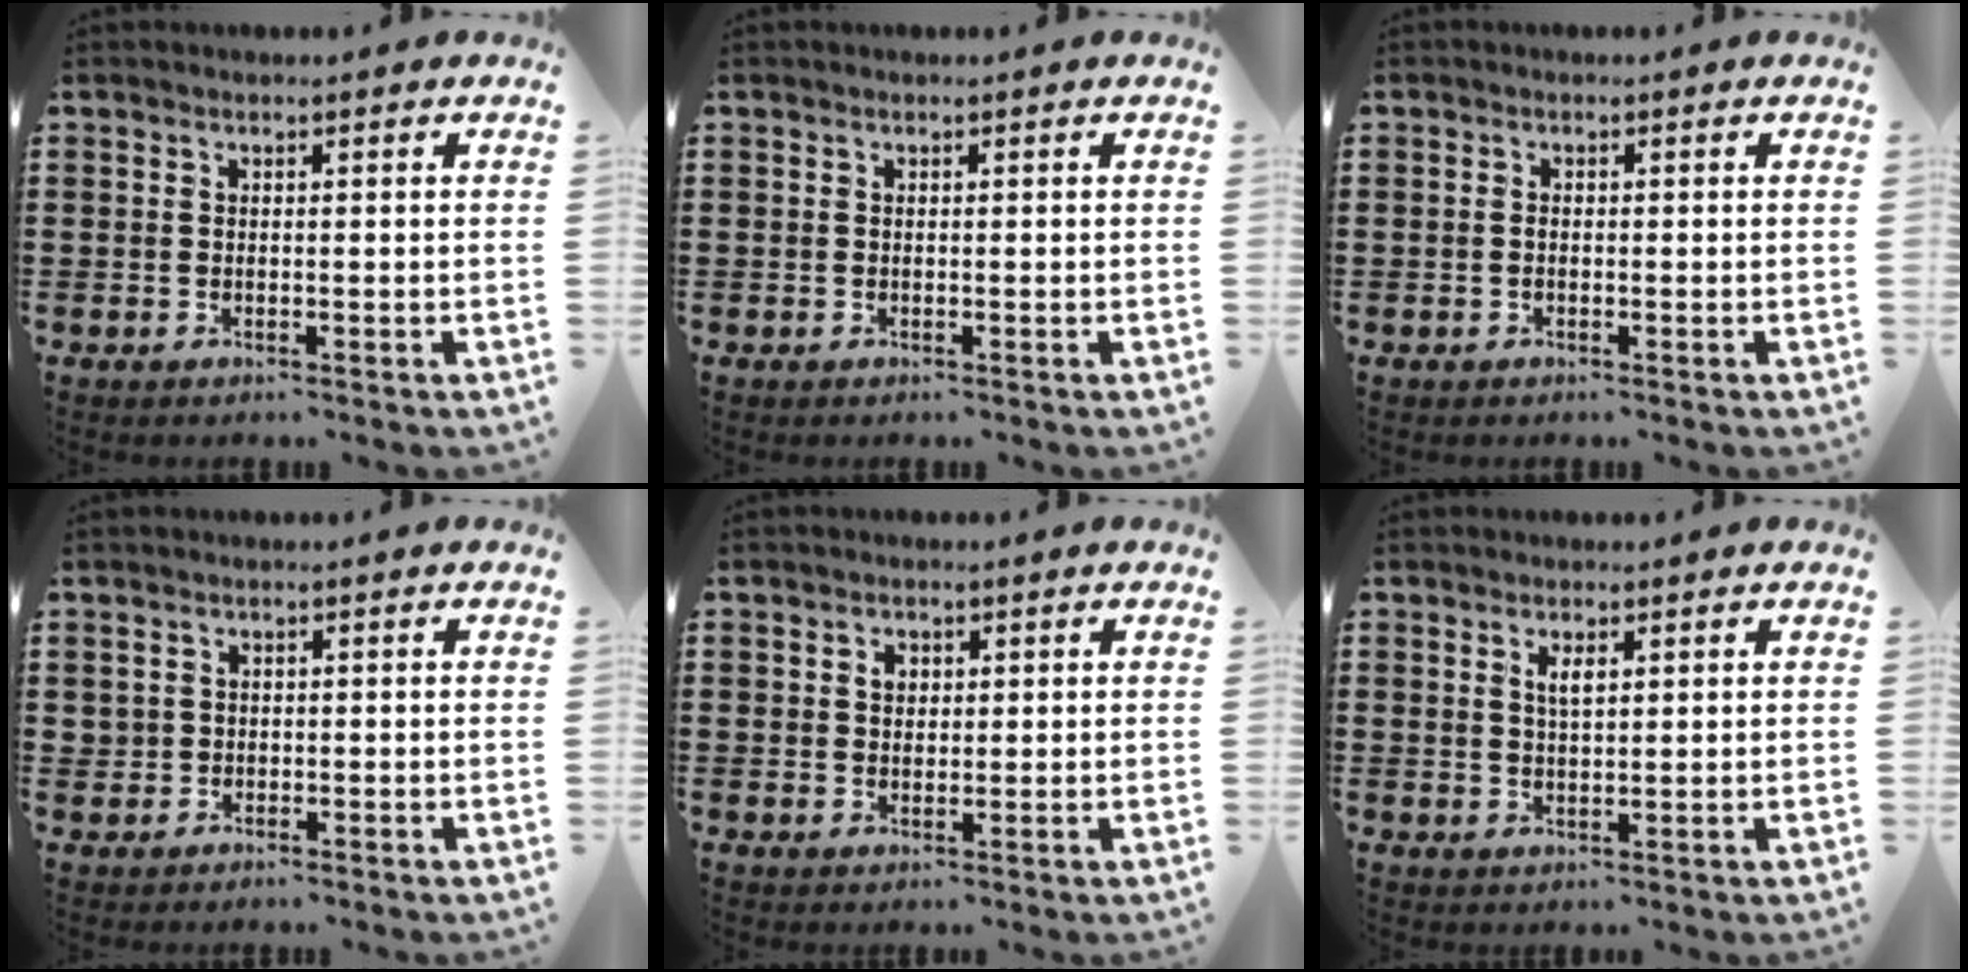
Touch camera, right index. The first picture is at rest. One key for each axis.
{"total": 0.0}
{"total": 0.5, "fx": -0.3, "fy": 0.3, "fz": 0.4, "tx": -0.010, "ty": -0.002, "tz": -0.005}
{"total": 0.8, "fx": -0.2, "fy": 0.8, "fz": 0.1, "tx": -0.004, "ty": 0.003, "tz": -0.006}
{"total": 1.6, "fx": 0.5, "fy": 1.2, "fz": 0.9, "tx": -0.022, "ty": 0.006, "tz": 0.009}
{"total": 2.0, "fx": 0.9, "fy": 0.6, "fz": 1.7, "tx": -0.037, "ty": 0.002, "tz": 0.014}